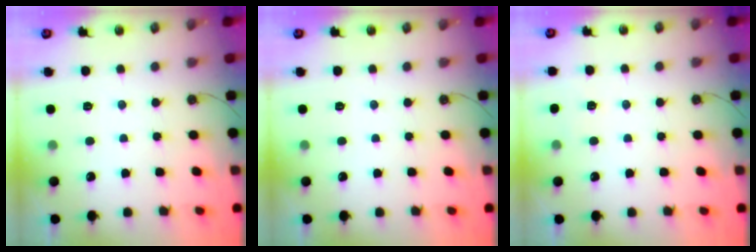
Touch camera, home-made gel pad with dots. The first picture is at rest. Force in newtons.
{"total": 0.0}
{"total": 2.8, "press": 2.3, "slide": 1.5}